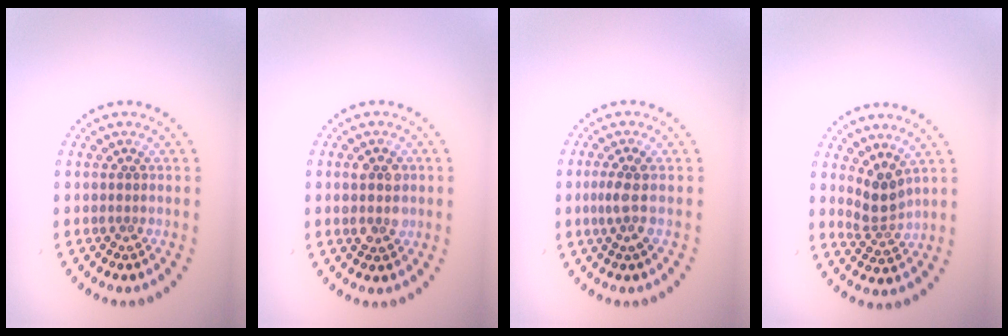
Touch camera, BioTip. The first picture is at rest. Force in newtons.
{"total": 2.5, "press": 2.5, "slide": 0.3}
{"total": 1.8, "press": 1.4, "slide": 1.2}
{"total": 2.4, "press": 1.8, "slide": 1.6}